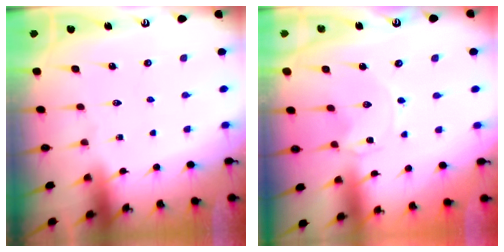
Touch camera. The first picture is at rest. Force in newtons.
{"total": 0.0}